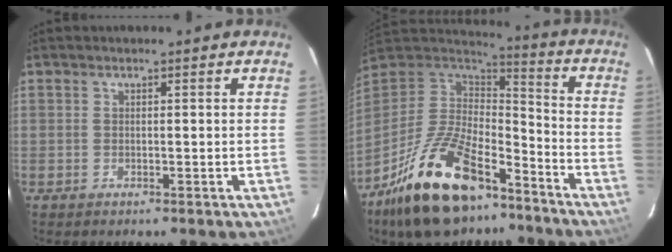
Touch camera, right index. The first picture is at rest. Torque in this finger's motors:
{"motor_torque": [0.78, -0.78, 1.05, 0.21]}